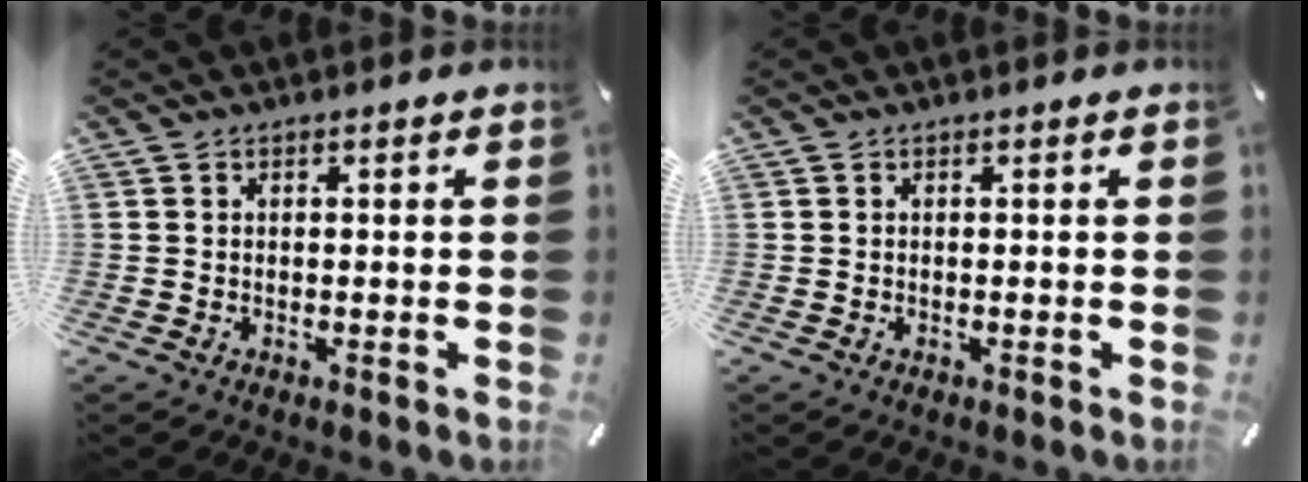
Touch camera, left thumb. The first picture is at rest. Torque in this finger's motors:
{"motor_torque": [0.03, 0.00, 0.04, 0.04, 0.00]}